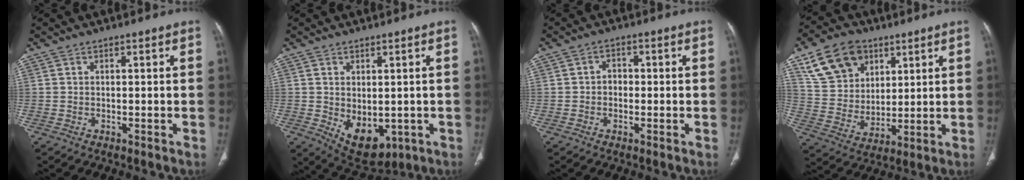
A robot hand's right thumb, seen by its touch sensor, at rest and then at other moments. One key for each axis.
{"total": 9.0, "fx": -1.6, "fy": 5.5, "fz": 6.9, "tx": -0.087, "ty": -0.009, "tz": 0.002}
{"total": 2.5, "fx": -0.3, "fy": 2.1, "fz": 1.3, "tx": -0.006, "ty": 0.010, "tz": -0.010}
{"total": 14.9, "fx": 7.7, "fy": 10.6, "fz": 7.0, "tx": -0.101, "ty": -0.022, "tz": 0.150}